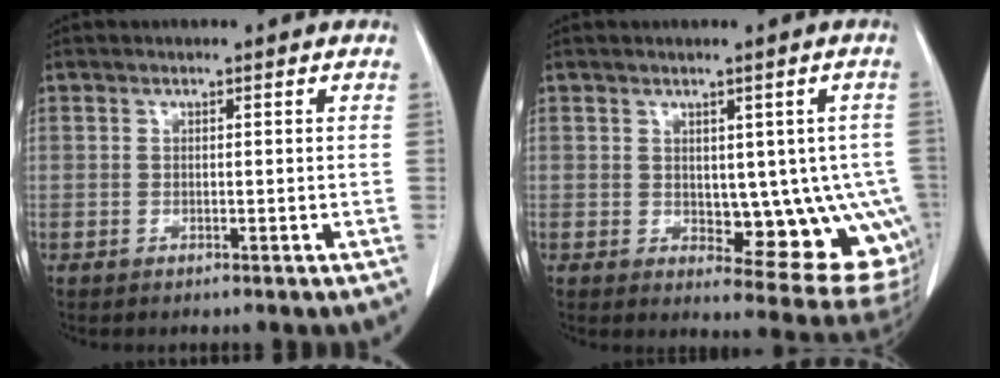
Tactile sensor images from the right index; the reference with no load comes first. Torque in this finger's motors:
{"motor_torque": [0.54, -0.19, 0.29, 0.04]}